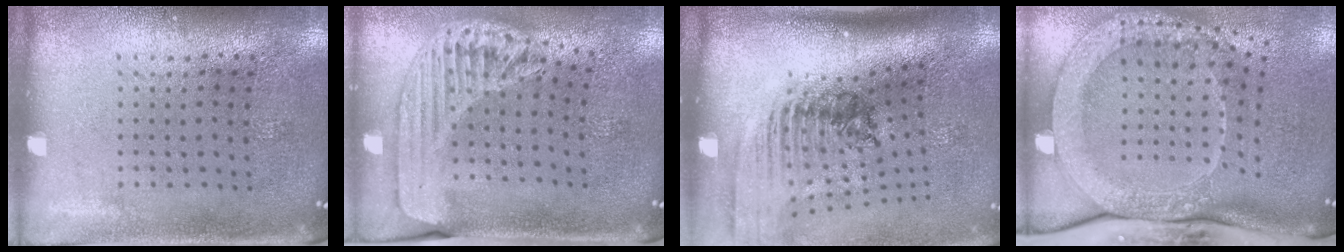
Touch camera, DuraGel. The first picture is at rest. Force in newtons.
{"total": 1.6, "press": 1.5, "slide": 0.4}
{"total": 2.4, "press": 1.6, "slide": 1.8}
{"total": 3.2, "press": 2.3, "slide": 2.3}